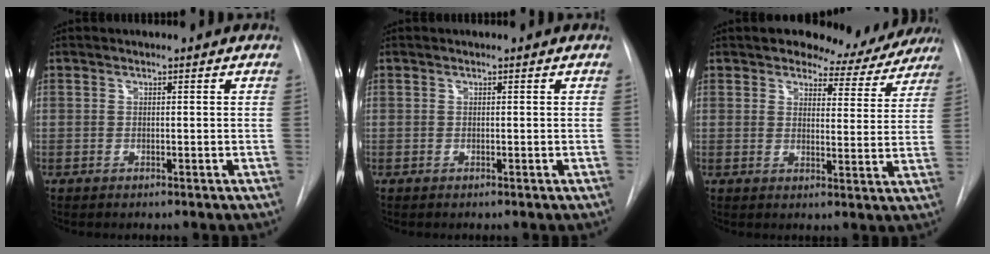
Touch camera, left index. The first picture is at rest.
{"total": 0.0}
{"total": 8.7, "force": [8.1, 2.9, 1.1], "torque": [0.002, -0.009, 0.089]}